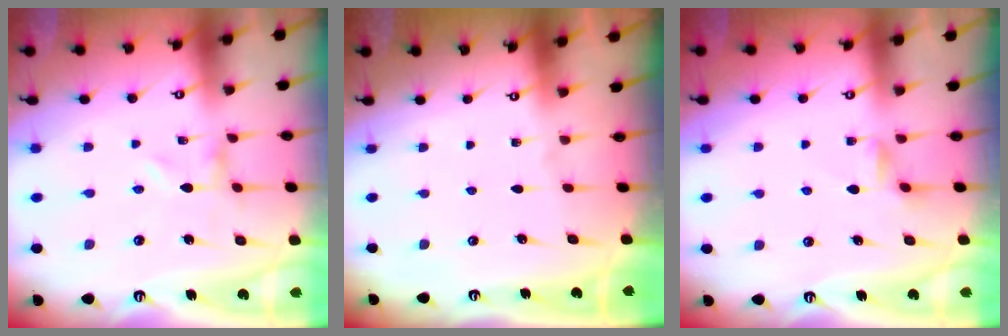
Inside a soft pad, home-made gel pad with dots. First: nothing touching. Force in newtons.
{"total": 0.0}
{"total": 1.4, "press": 1.4, "slide": 0.3}